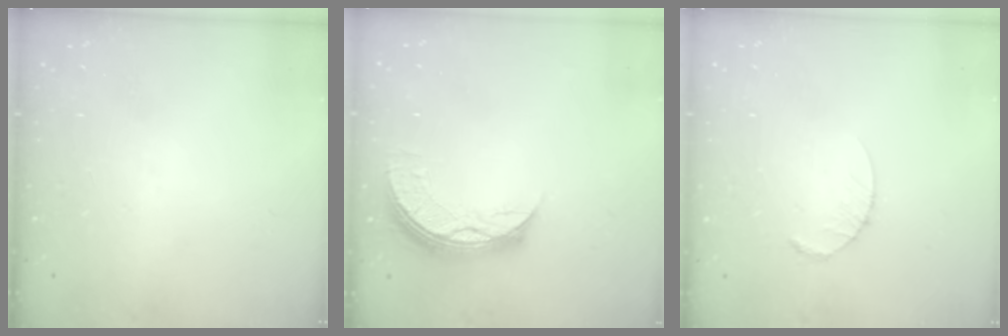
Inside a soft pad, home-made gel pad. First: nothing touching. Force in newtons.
{"total": 8.4, "press": 8.4, "slide": 0.8}
{"total": 2.6, "press": 2.6, "slide": 0.4}